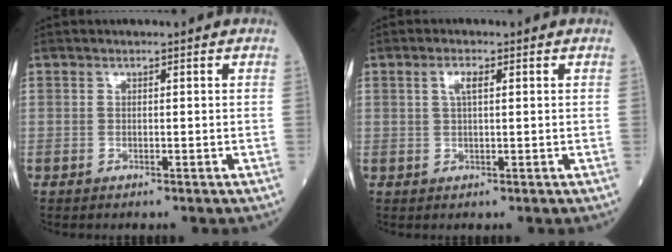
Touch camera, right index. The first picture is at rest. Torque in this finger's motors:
{"motor_torque": [0.47, 0.09, 0.16, 0.05]}